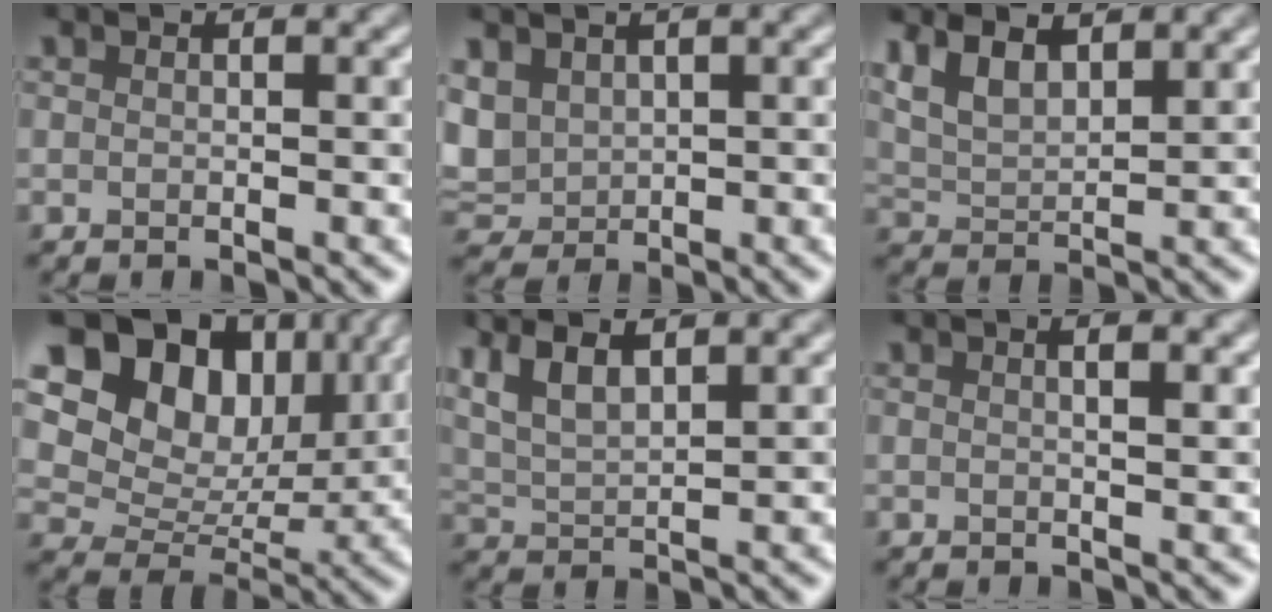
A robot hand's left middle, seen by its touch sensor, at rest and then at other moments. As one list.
[{"total": 3.3, "force": [1.2, 2.5, 1.7], "torque": [-0.053, 0.000, 0.028]}, {"total": 5.3, "force": [3.3, 2.2, 3.5], "torque": [-0.071, 0.012, 0.056]}, {"total": 12.9, "force": [6.5, 8.4, 7.3], "torque": [-0.141, 0.025, 0.110]}, {"total": 5.9, "force": [3.6, 1.9, 4.2], "torque": [-0.084, 0.013, 0.058]}, {"total": 2.0, "force": [0.8, 0.7, 1.7], "torque": [-0.013, 0.001, -0.001]}]